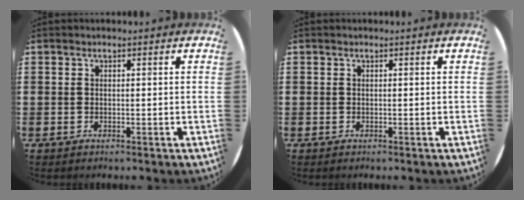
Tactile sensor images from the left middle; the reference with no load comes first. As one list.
[{"total": 0.0}]